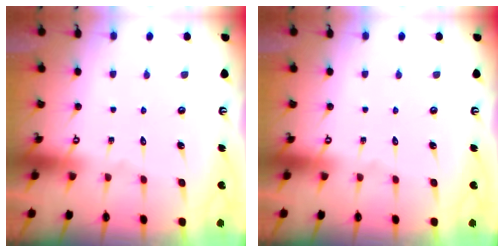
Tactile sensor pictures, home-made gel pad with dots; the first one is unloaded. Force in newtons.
{"total": 0.0}